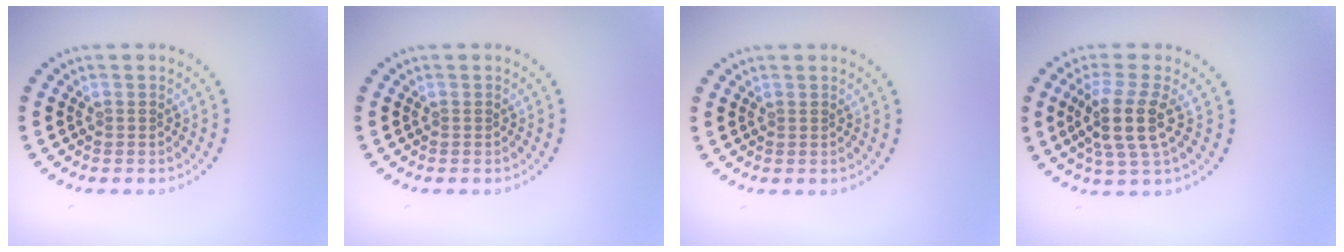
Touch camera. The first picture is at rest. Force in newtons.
{"total": 0.0}
{"total": 0.0}
{"total": 4.0, "press": 3.2, "slide": 2.3}